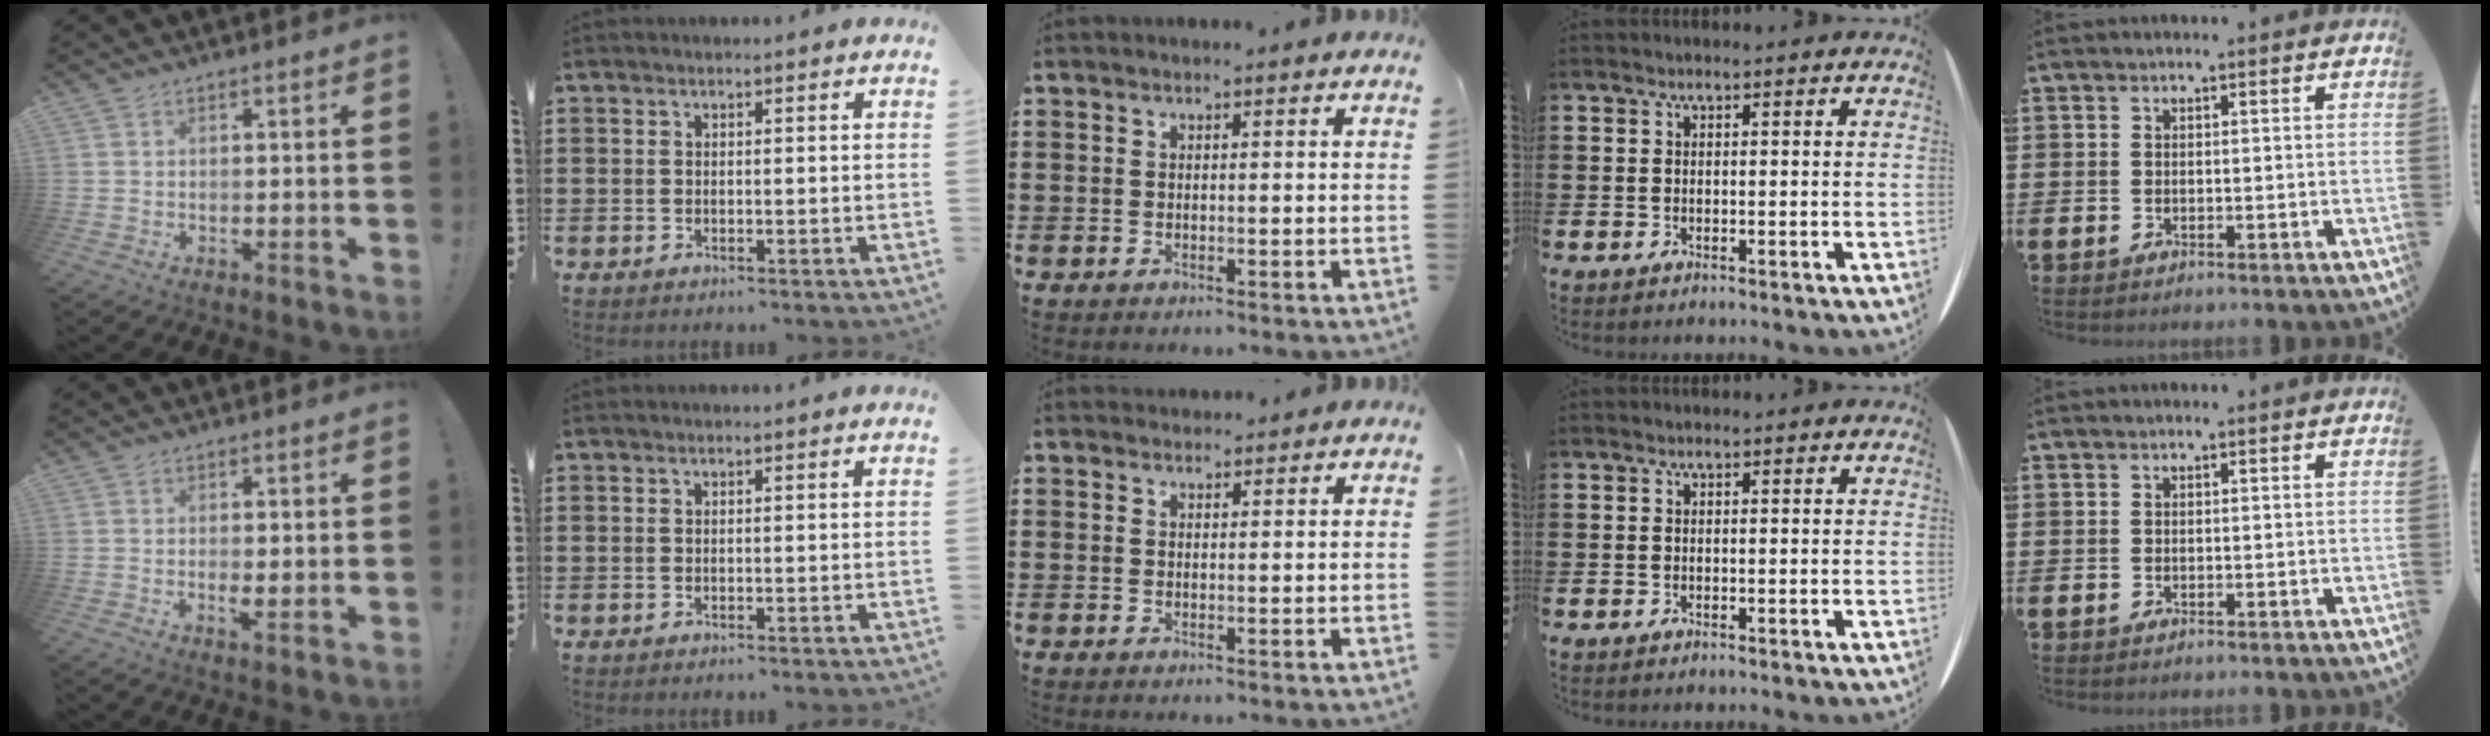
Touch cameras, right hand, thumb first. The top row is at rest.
{"thumb": {"total": 2.1, "force": [0.0, 0.7, 2.0], "torque": [-0.026, -0.003, 0.001]}, "middle": {"total": 1.4, "force": [1.4, 0.4, -0.1], "torque": [-0.001, 0.003, 0.026]}}